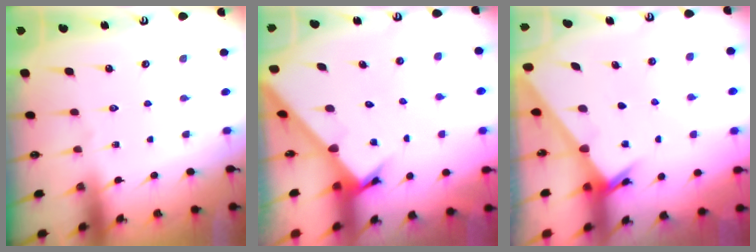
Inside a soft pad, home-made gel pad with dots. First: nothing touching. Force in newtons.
{"total": 2.8, "press": 2.8, "slide": 0.2}
{"total": 2.2, "press": 2.2, "slide": 0.2}